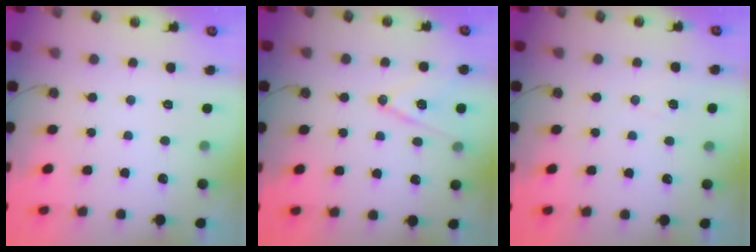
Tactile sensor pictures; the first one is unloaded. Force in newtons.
{"total": 12.5, "press": 12.0, "slide": 3.4}
{"total": 5.1, "press": 4.9, "slide": 1.3}